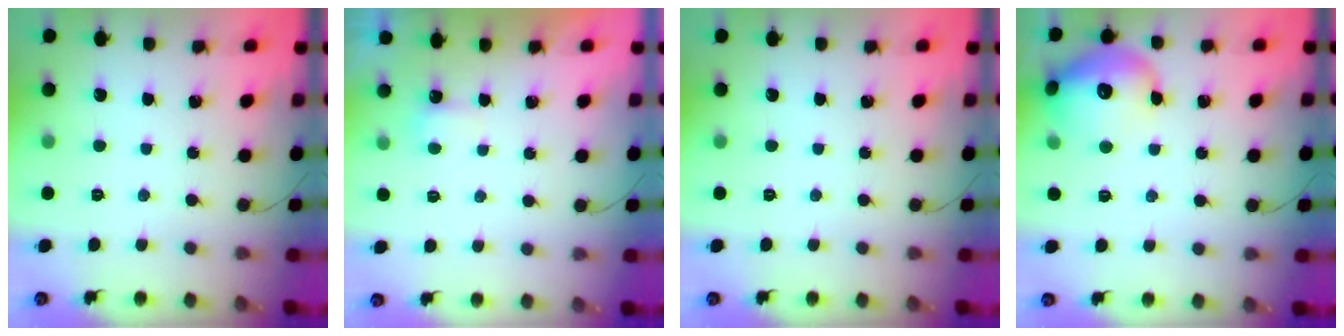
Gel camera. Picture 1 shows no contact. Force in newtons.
{"total": 2.8, "press": 2.7, "slide": 0.7}
{"total": 0.0}
{"total": 16.2, "press": 16.1, "slide": 1.7}